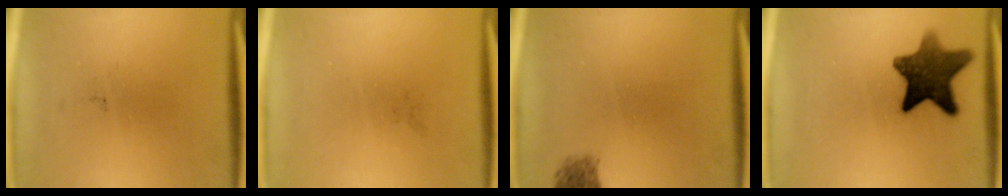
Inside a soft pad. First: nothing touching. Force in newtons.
{"total": 0.0}
{"total": 1.8}
{"total": 11.5}